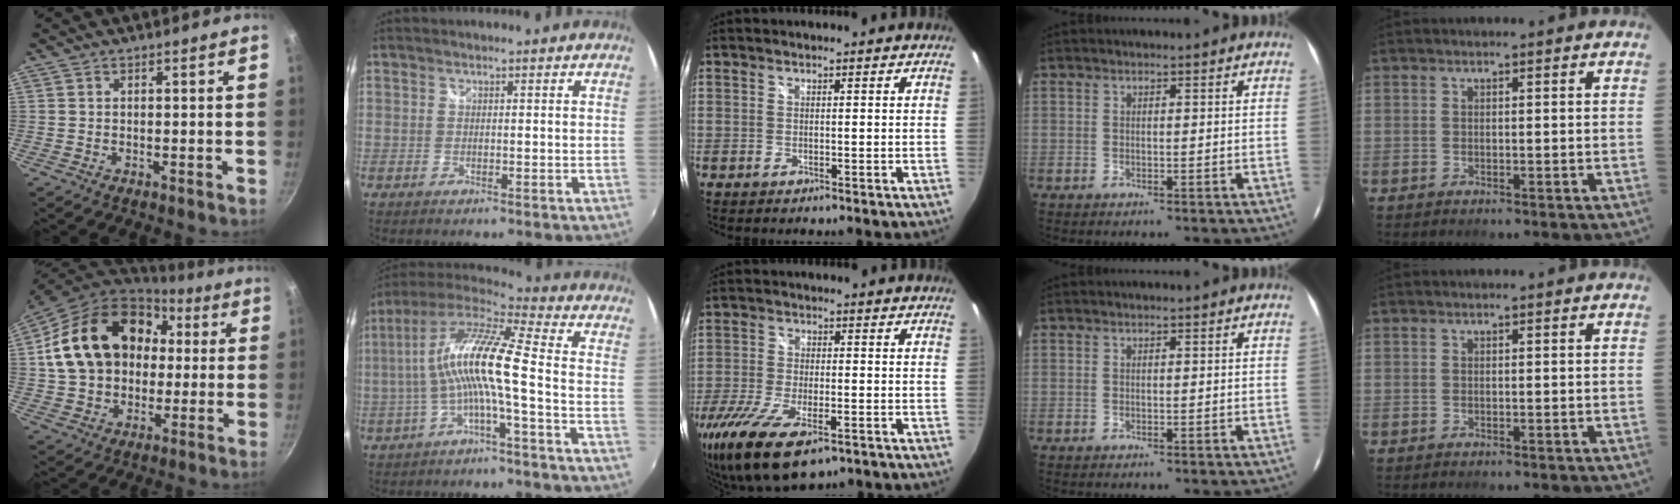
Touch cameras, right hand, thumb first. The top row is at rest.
{"thumb": {"total": 22.5, "force": [3.9, 17.2, 14.1], "torque": [-0.231, 0.040, 0.072]}, "index": {"total": 12.6, "force": [-1.9, 0.6, 12.4], "torque": [-0.238, 0.013, -0.036]}, "middle": {"total": 18.1, "force": [-11.0, 7.0, 12.6], "torque": [-0.279, -0.071, -0.186]}}